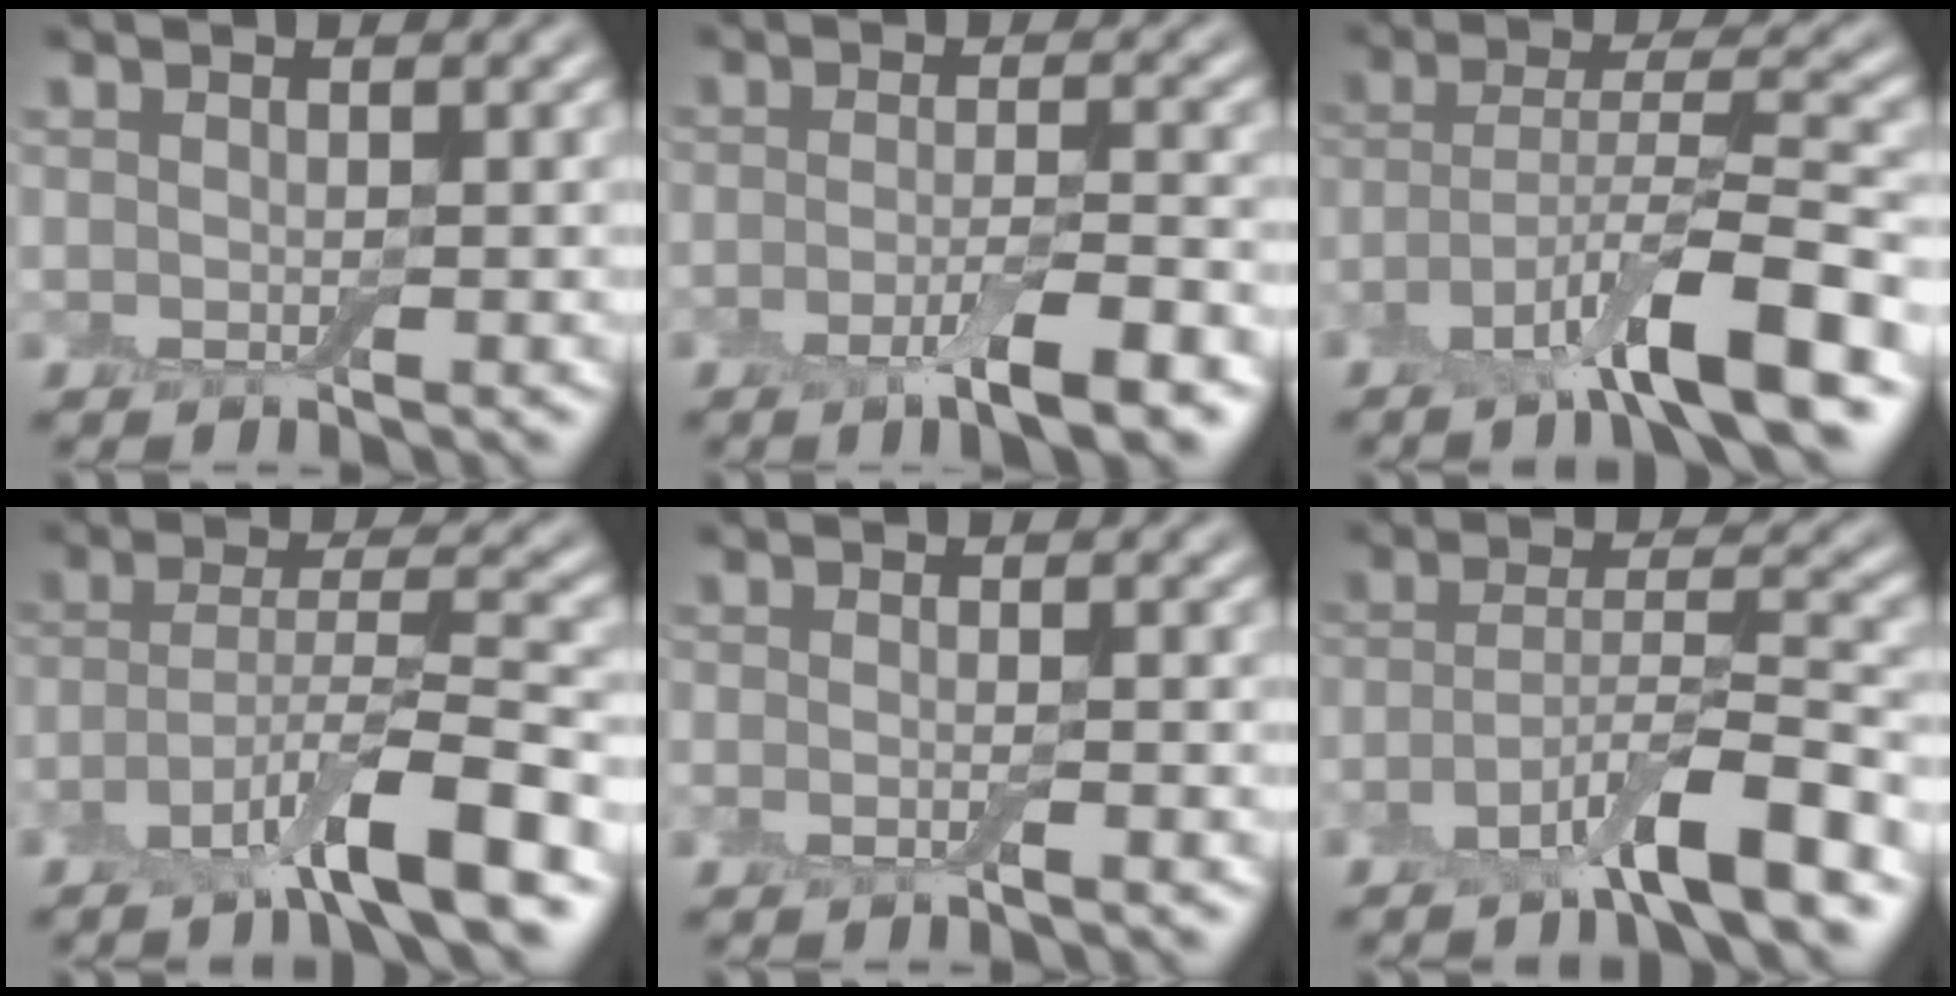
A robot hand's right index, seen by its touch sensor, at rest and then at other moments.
{"total": 4.5, "force": [-2.4, 0.8, 3.7], "torque": [-0.068, -0.004, -0.042]}
{"total": 8.1, "force": [-4.5, 1.2, 6.6], "torque": [-0.114, 0.005, -0.086]}
{"total": 7.3, "force": [-4.2, 1.0, 5.9], "torque": [-0.100, 0.005, -0.081]}
{"total": 0.9, "force": [-0.6, -0.1, 0.6], "torque": [-0.011, -0.004, -0.012]}
{"total": 6.3, "force": [-4.0, 0.8, 4.8], "torque": [-0.081, 0.005, -0.076]}